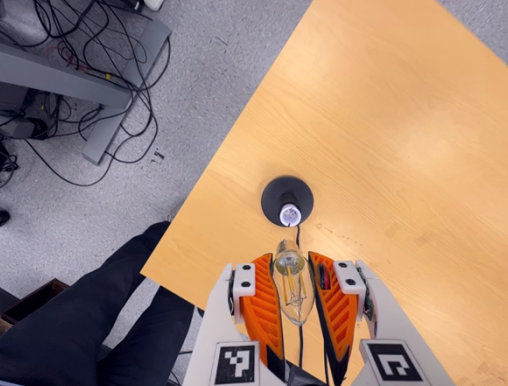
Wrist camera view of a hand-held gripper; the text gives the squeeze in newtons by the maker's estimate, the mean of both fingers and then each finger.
{"total": 22.6, "left": 24.3, "right": 21.0}